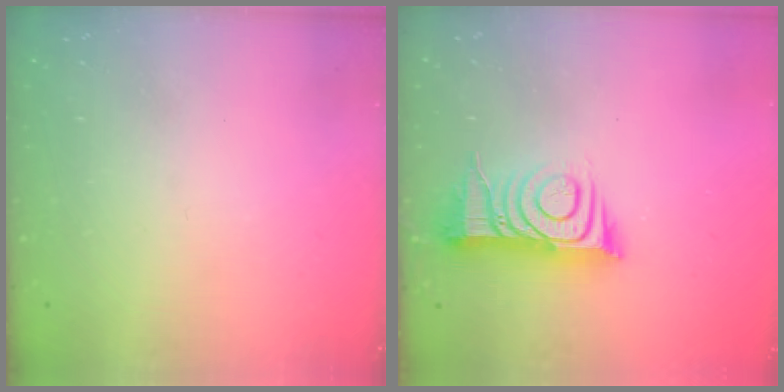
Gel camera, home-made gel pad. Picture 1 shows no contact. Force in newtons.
{"total": 11.2, "press": 11.2, "slide": 0.1}